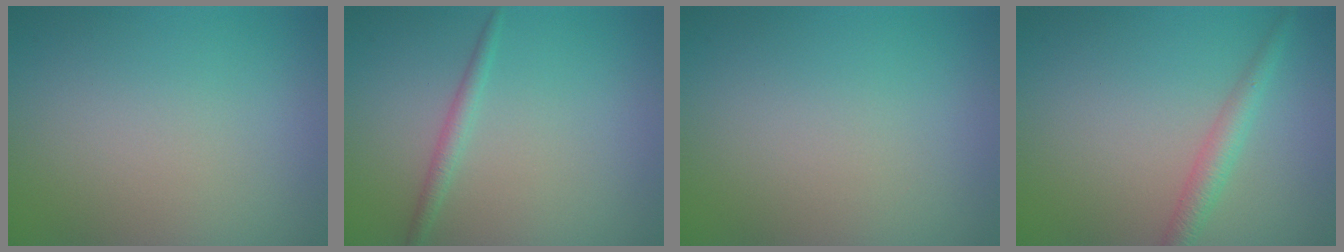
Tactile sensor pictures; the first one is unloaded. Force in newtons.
{"total": 1.3, "press": 1.3, "slide": 0.1}
{"total": 0.0}
{"total": 2.2, "press": 2.2, "slide": 0.2}